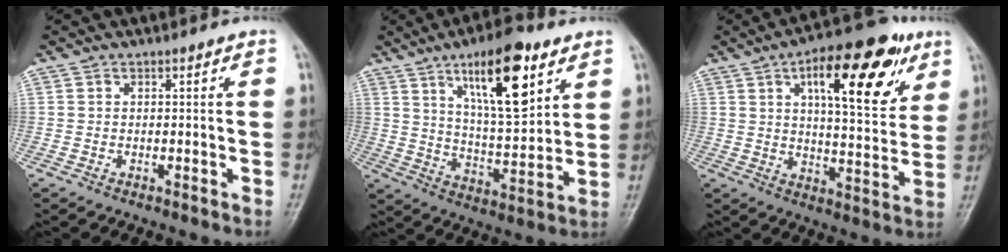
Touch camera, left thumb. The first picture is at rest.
{"total": 17.3, "force": [8.7, 5.9, 13.8], "torque": [-0.195, -0.043, 0.146]}
{"total": 19.9, "force": [8.8, 7.8, 16.1], "torque": [-0.191, -0.017, 0.126]}